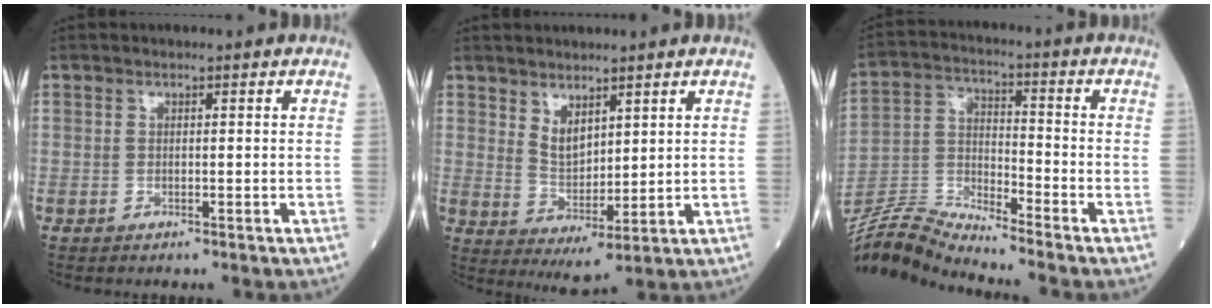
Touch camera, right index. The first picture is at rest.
{"total": 5.0, "force": [2.9, 2.0, 3.5], "torque": [-0.069, -0.016, 0.066]}
{"total": 10.0, "force": [-9.8, -1.8, 1.3], "torque": [-0.039, 0.016, -0.188]}